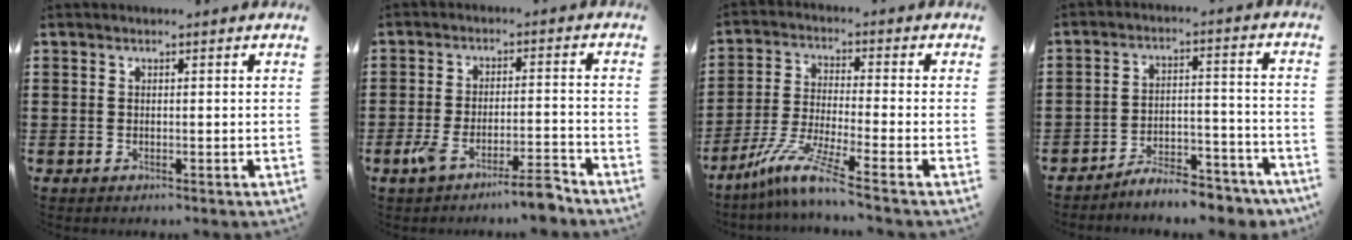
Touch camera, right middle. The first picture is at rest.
{"total": 6.5, "force": [-5.2, 0.3, 3.9], "torque": [-0.068, -0.005, -0.094]}
{"total": 8.1, "force": [-5.9, 0.2, 5.5], "torque": [-0.122, -0.018, -0.119]}
{"total": 6.3, "force": [-6.1, 0.7, 1.2], "torque": [-0.015, 0.015, -0.117]}